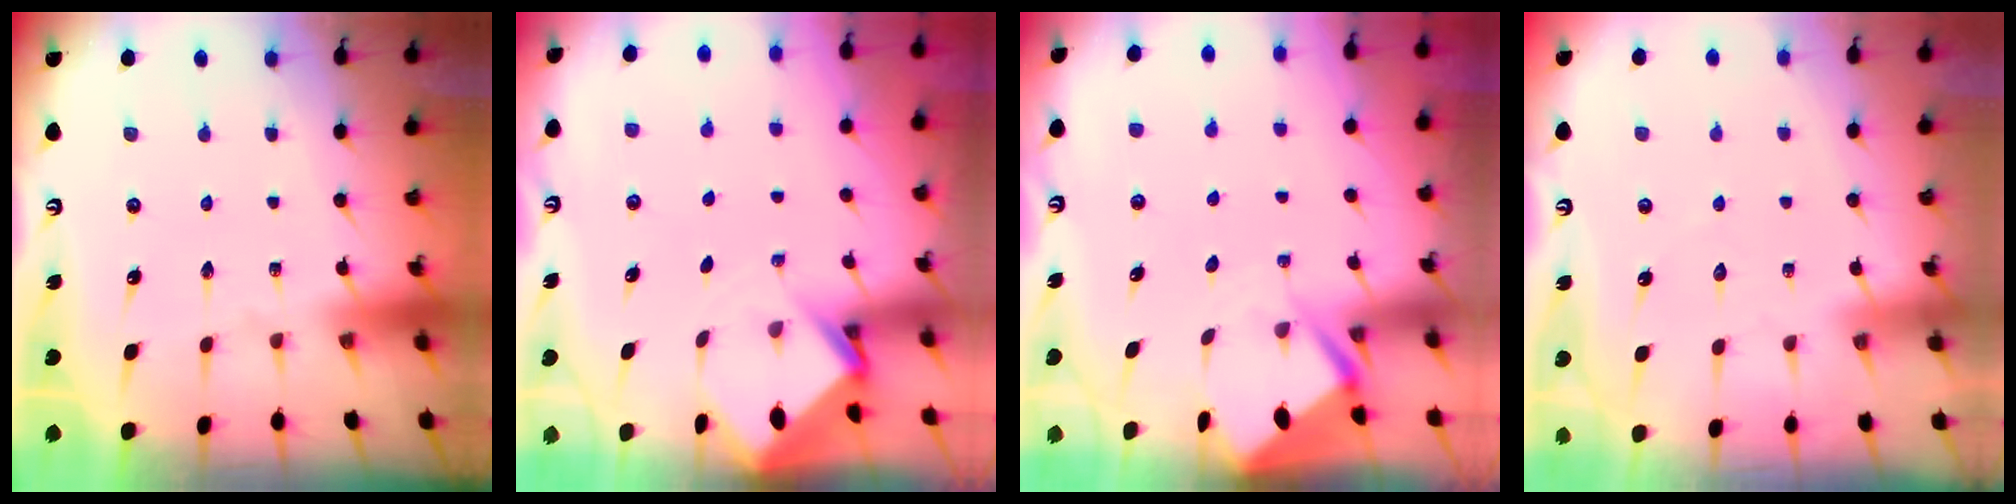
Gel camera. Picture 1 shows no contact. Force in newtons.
{"total": 3.0, "press": 3.0, "slide": 0.2}
{"total": 3.6, "press": 3.6, "slide": 0.4}
{"total": 3.0, "press": 2.9, "slide": 0.3}